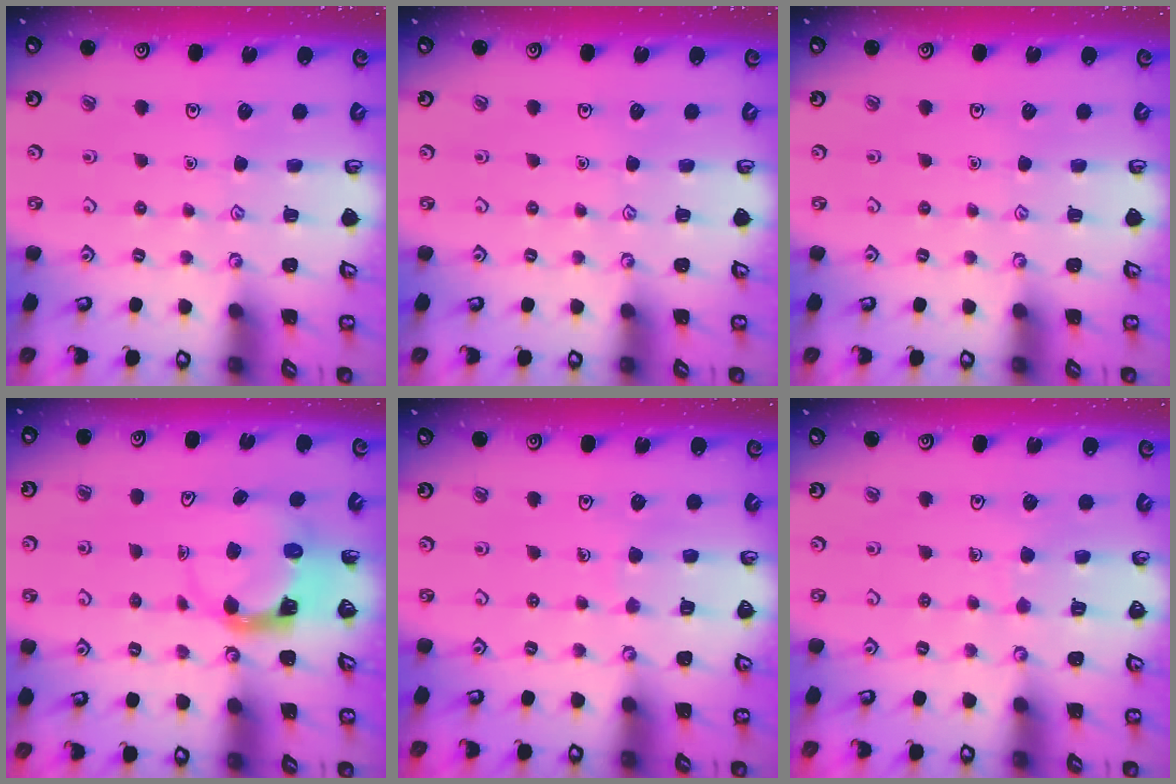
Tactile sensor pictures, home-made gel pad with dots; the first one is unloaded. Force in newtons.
{"total": 0.0}
{"total": 0.0}
{"total": 3.9, "press": 3.9, "slide": 0.5}
{"total": 5.2, "press": 5.2, "slide": 0.3}
{"total": 5.1, "press": 5.1, "slide": 0.4}